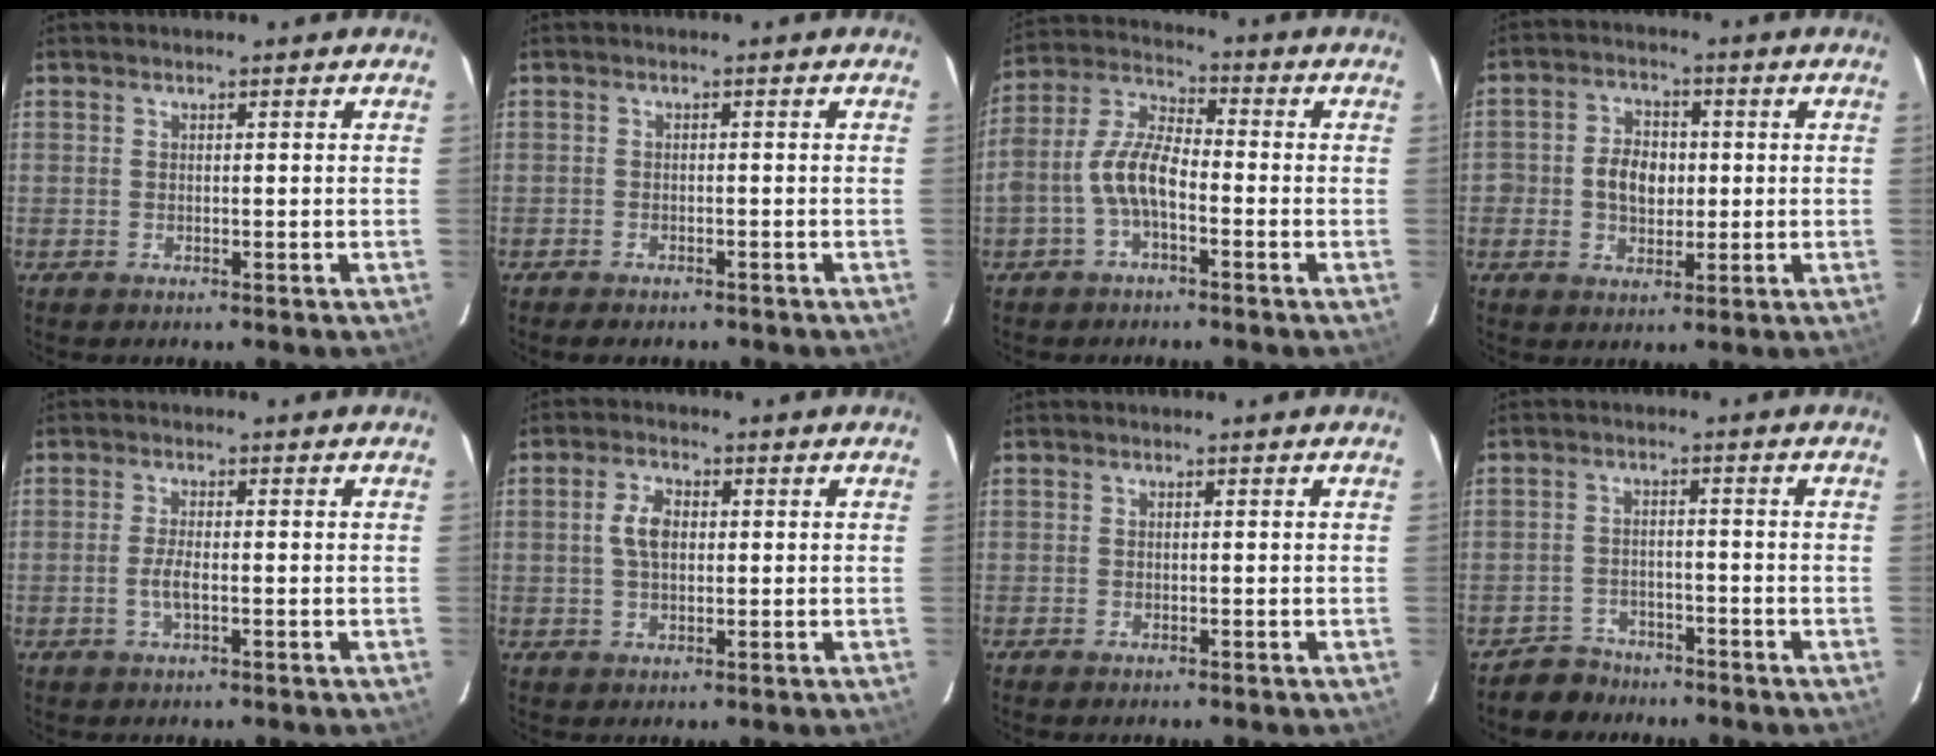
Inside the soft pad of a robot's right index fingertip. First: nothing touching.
{"total": 3.6, "force": [-3.0, 1.5, 1.3], "torque": [-0.035, -0.006, -0.044]}
{"total": 8.3, "force": [-2.9, 3.7, 6.8], "torque": [-0.150, 0.017, -0.059]}
{"total": 6.6, "force": [-0.3, 5.2, 4.1], "torque": [-0.078, 0.014, -0.003]}
{"total": 2.9, "force": [-0.8, 0.7, 2.7], "torque": [-0.057, -0.002, -0.017]}
{"total": 4.7, "force": [0.5, 2.8, 3.8], "torque": [-0.074, 0.010, 0.012]}
{"total": 0.0}
{"total": 4.7, "force": [-3.9, 2.7, 0.0], "torque": [-0.014, 0.017, -0.064]}